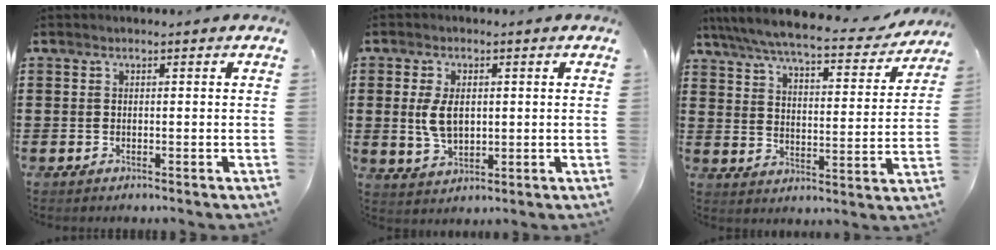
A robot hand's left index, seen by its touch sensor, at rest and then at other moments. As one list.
[{"total": 5.6, "force": [0.7, 3.3, 4.5], "torque": [-0.100, 0.001, 0.006]}, {"total": 7.2, "force": [6.5, 0.4, 3.0], "torque": [-0.088, -0.038, 0.111]}]